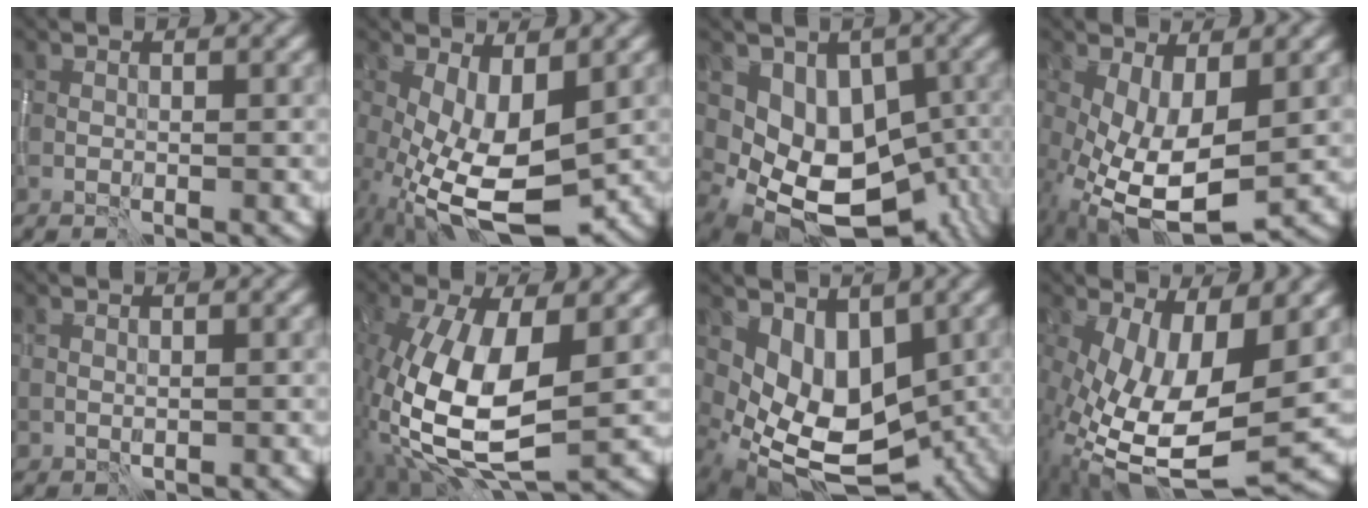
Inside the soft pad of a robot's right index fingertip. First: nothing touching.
{"total": 7.4, "force": [-1.4, 3.0, 6.6], "torque": [-0.143, -0.016, -0.020]}
{"total": 11.9, "force": [-1.5, 9.1, 7.4], "torque": [-0.092, -0.018, 0.007]}
{"total": 8.6, "force": [-1.9, 3.8, 7.4], "torque": [-0.158, -0.019, -0.023]}
{"total": 0.6, "force": [0.4, 0.5, 0.2], "torque": [-0.004, -0.001, 0.012]}
{"total": 11.2, "force": [-1.1, 5.3, 9.8], "torque": [-0.216, -0.010, -0.020]}
{"total": 8.2, "force": [0.2, 5.6, 5.9], "torque": [-0.101, -0.026, 0.016]}
{"total": 12.1, "force": [-1.5, 5.3, 10.8], "torque": [-0.217, -0.030, -0.015]}